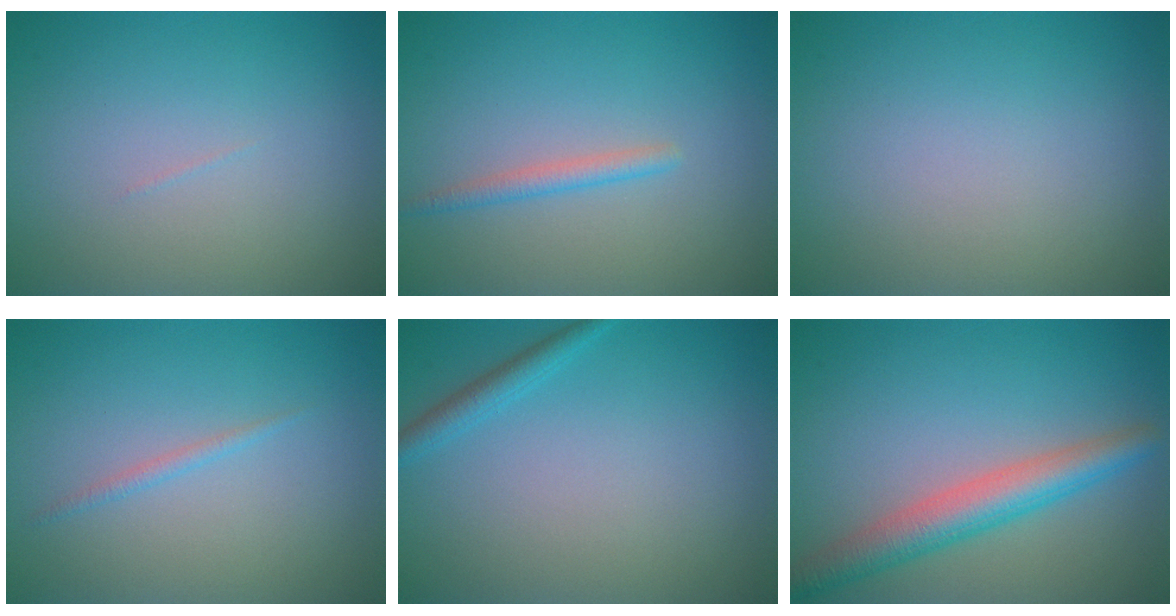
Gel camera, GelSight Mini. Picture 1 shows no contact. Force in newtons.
{"total": 1.5, "press": 1.5, "slide": 0.1}
{"total": 0.0}
{"total": 0.8, "press": 0.8, "slide": 0.1}
{"total": 1.6, "press": 1.6, "slide": 0.1}
{"total": 4.8, "press": 4.8, "slide": 0.2}